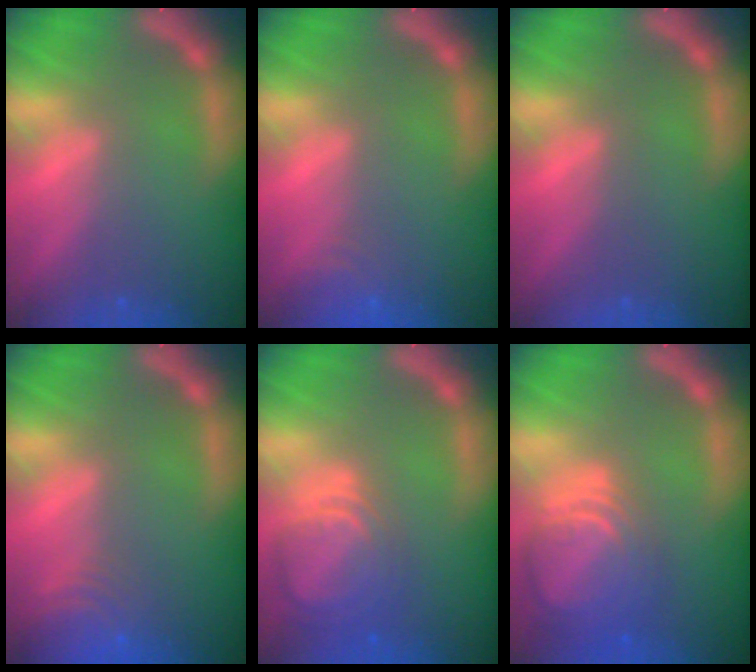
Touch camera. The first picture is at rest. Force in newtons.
{"total": 2.4}
{"total": 0.0}
{"total": 5.5}
{"total": 6.5}
{"total": 8.5}